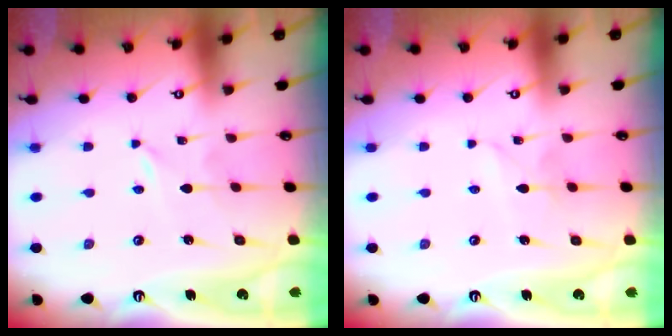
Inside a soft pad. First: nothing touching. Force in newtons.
{"total": 1.6, "press": 1.6, "slide": 0.1}